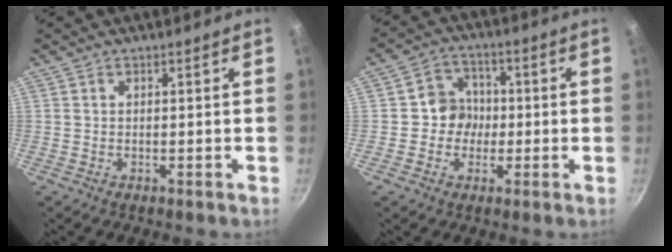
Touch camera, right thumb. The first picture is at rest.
{"total": 6.9, "force": [-0.5, 6.4, 2.6], "torque": [0.003, 0.013, -0.020]}